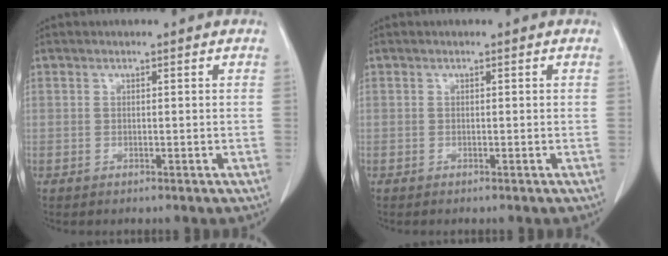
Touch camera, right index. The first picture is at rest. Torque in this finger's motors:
{"motor_torque": [0.12, -0.13, -0.01, 0.01]}